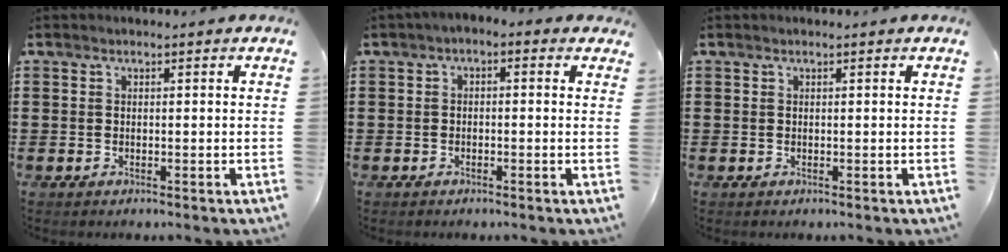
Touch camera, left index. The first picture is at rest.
{"total": 1.4, "force": [-1.2, 0.5, 0.6], "torque": [-0.013, 0.004, -0.025]}
{"total": 0.0}